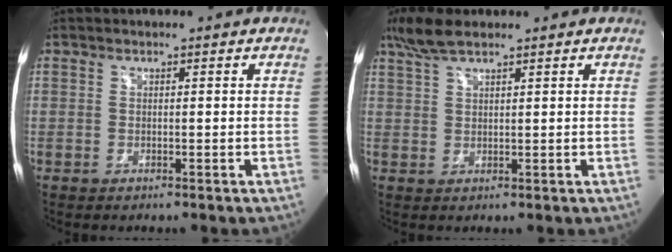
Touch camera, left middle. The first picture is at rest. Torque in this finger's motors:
{"motor_torque": [0.35, -0.44, 0.03, 0.02]}